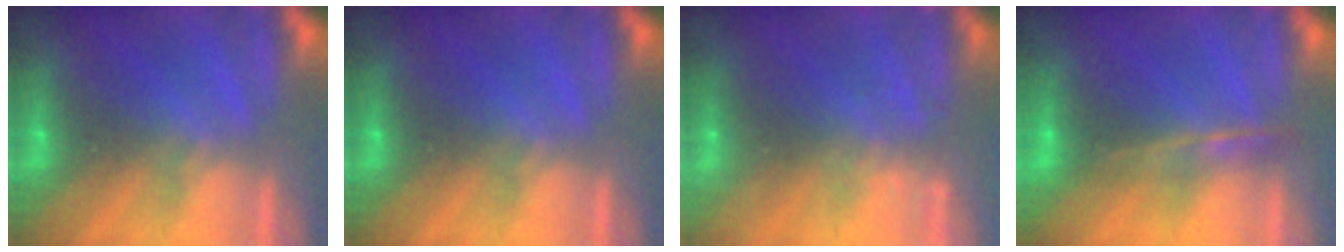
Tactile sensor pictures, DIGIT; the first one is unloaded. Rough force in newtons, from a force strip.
{"total": 0.0}
{"total": 2.4}
{"total": 4.6}